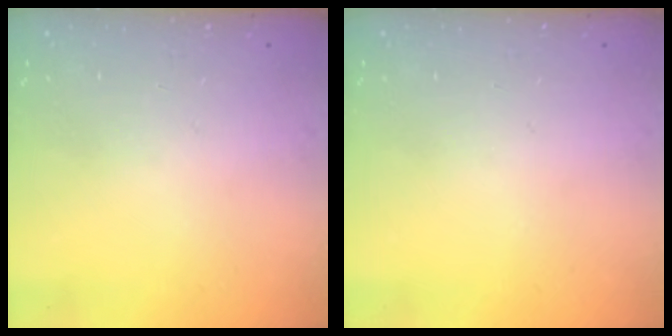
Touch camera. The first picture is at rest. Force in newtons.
{"total": 0.0}